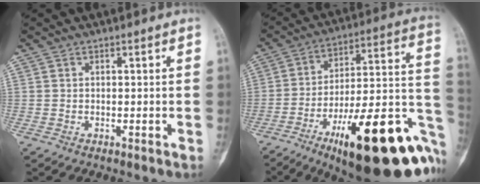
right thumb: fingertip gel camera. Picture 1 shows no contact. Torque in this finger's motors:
{"motor_torque": [3.26, 1.74, 1.72, -1.05, 0.59]}